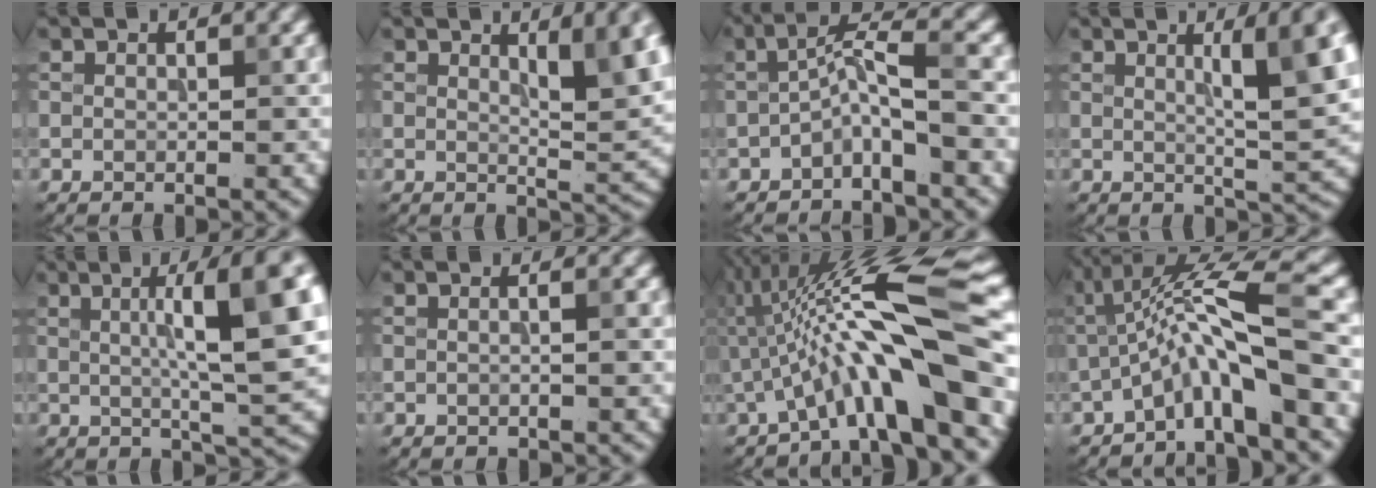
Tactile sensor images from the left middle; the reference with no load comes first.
{"total": 6.1, "force": [2.3, 1.6, 5.4], "torque": [-0.069, -0.001, 0.036]}
{"total": 3.6, "force": [-1.7, 0.6, 3.2], "torque": [-0.060, 0.020, -0.039]}
{"total": 7.9, "force": [2.3, 1.7, 7.4], "torque": [-0.088, 0.004, 0.036]}
{"total": 11.1, "force": [2.5, 2.3, 10.6], "torque": [-0.134, 0.013, 0.035]}
{"total": 1.2, "force": [0.2, 0.5, 1.1], "torque": [-0.008, -0.011, -0.010]}
{"total": 12.4, "force": [-1.0, 2.1, 12.2], "torque": [-0.190, 0.029, -0.019]}
{"total": 8.0, "force": [-2.0, 1.3, 7.7], "torque": [-0.132, 0.020, -0.046]}